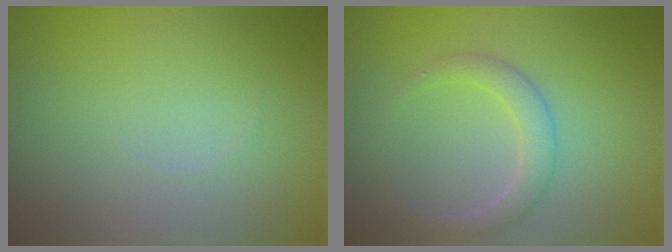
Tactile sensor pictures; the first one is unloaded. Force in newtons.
{"total": 2.2, "press": 2.2, "slide": 0.1}